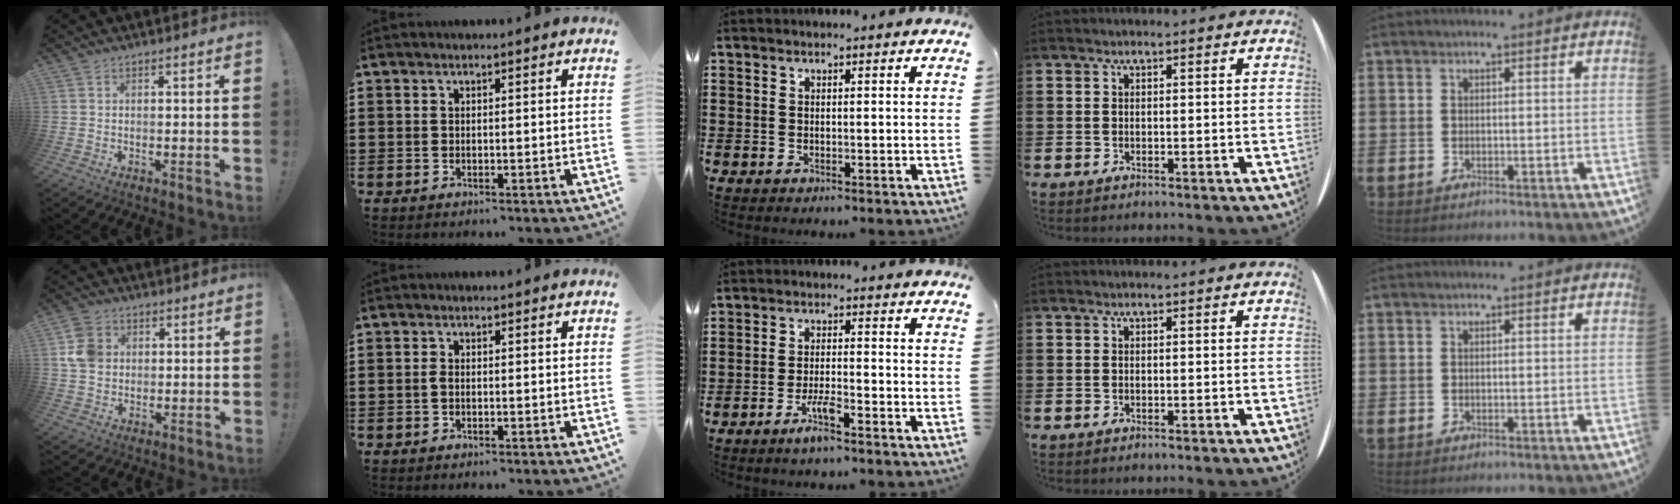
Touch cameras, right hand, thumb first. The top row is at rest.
{"thumb": {"total": 8.8, "force": [1.4, 7.6, 4.3], "torque": [-0.082, 0.012, 0.033]}, "index": {"total": 0.9, "force": [-0.3, 0.4, 0.8], "torque": [-0.024, -0.005, -0.007]}, "middle": {"total": 4.1, "force": [-2.7, 0.5, 3.0], "torque": [-0.065, -0.002, -0.053]}}